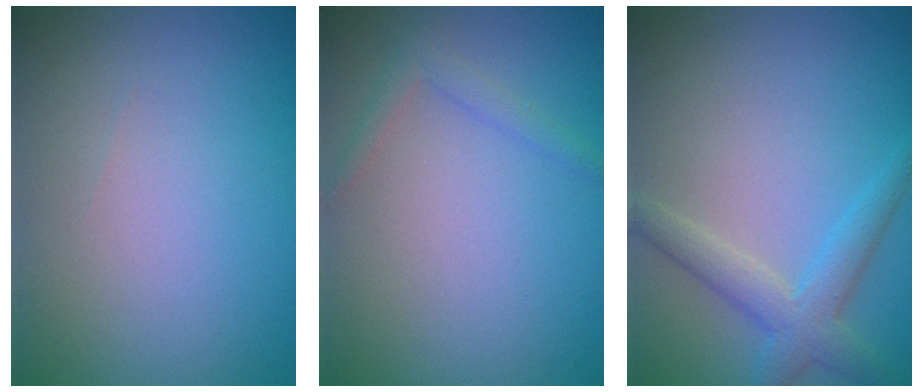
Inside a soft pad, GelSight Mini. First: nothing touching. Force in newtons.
{"total": 1.3, "press": 1.3, "slide": 0.1}
{"total": 3.3, "press": 3.2, "slide": 0.3}